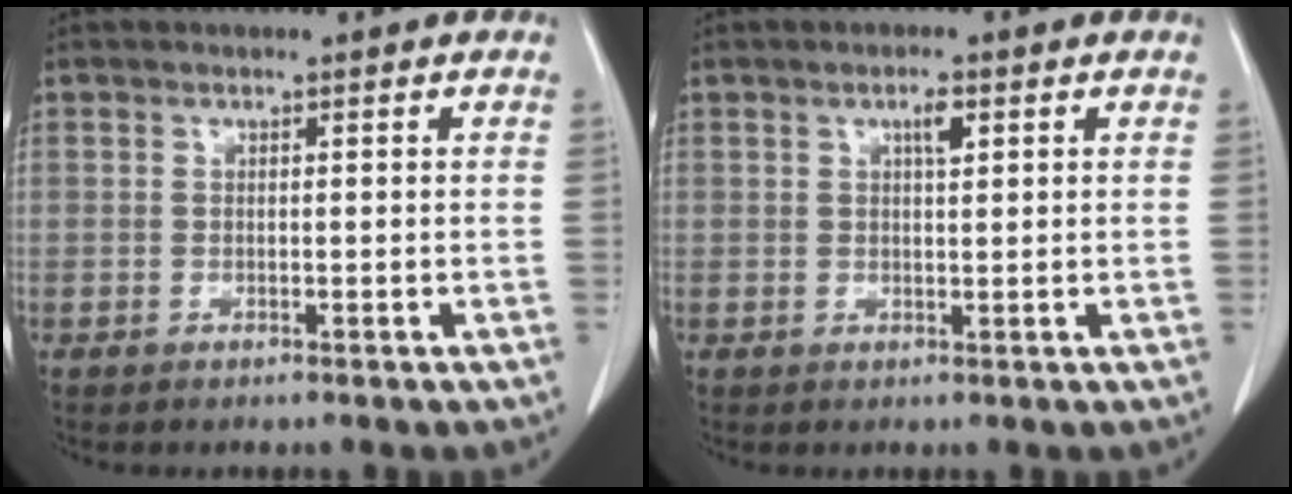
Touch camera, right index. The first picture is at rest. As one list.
[{"total": 2.1, "force": [0.9, 0.5, 1.8], "torque": [-0.035, 0.000, 0.016]}]